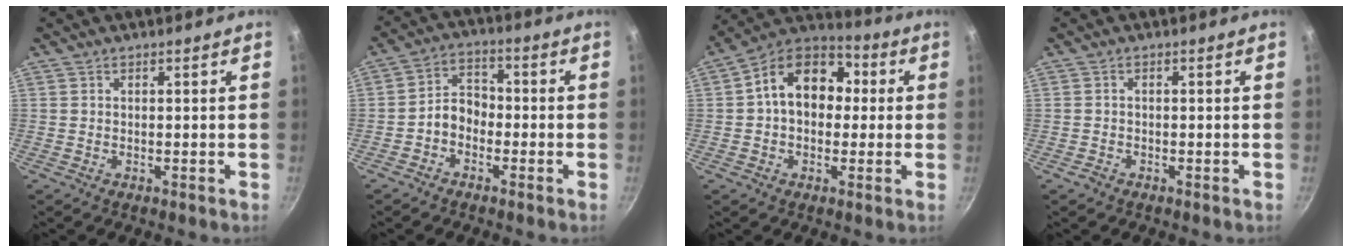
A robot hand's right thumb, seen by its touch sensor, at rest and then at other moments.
{"total": 4.9, "force": [-2.0, 3.4, 2.9], "torque": [-0.033, 0.035, -0.045]}
{"total": 14.4, "force": [1.6, 10.5, 9.6], "torque": [-0.110, 0.035, 0.002]}
{"total": 1.1, "force": [-0.8, 0.7, 0.3], "torque": [-0.010, 0.009, -0.016]}